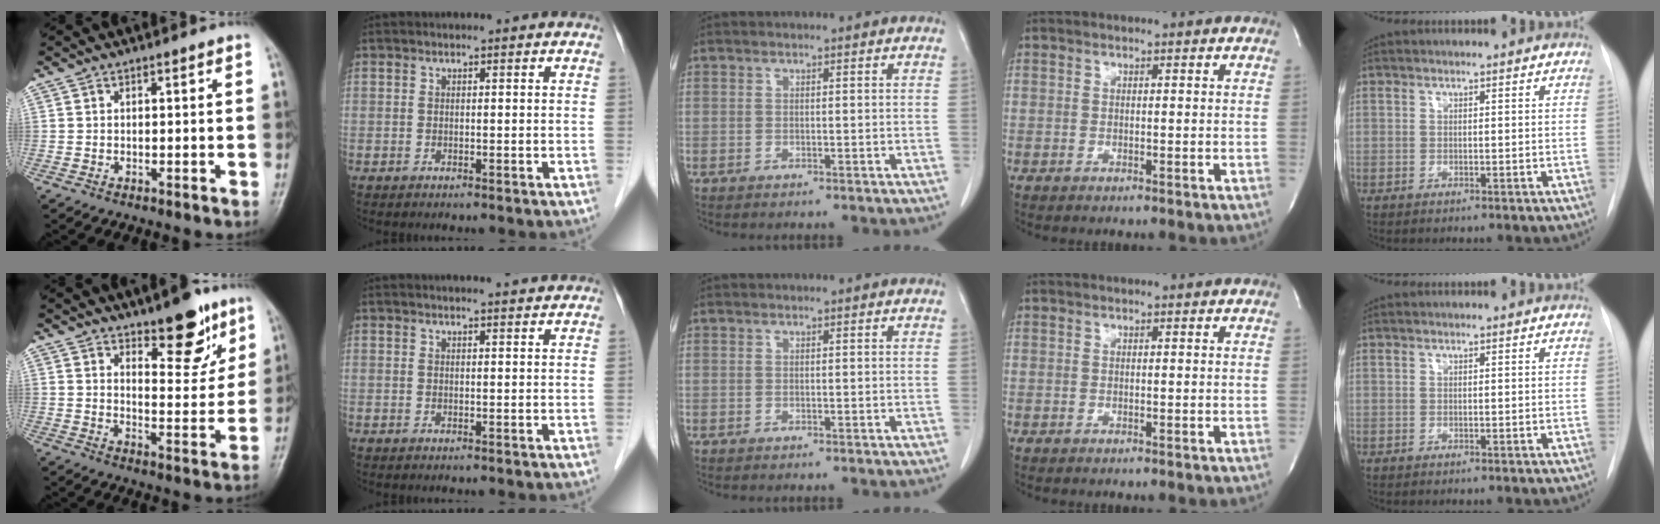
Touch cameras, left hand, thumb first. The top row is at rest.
{"thumb": {"total": 10.8, "force": [7.2, 4.3, 6.7], "torque": [-0.059, -0.052, 0.111]}, "index": {"total": 3.6, "force": [3.5, 0.0, 1.0], "torque": [-0.018, 0.008, 0.039]}}